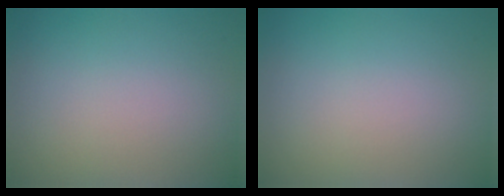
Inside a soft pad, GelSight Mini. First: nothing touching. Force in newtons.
{"total": 0.0}